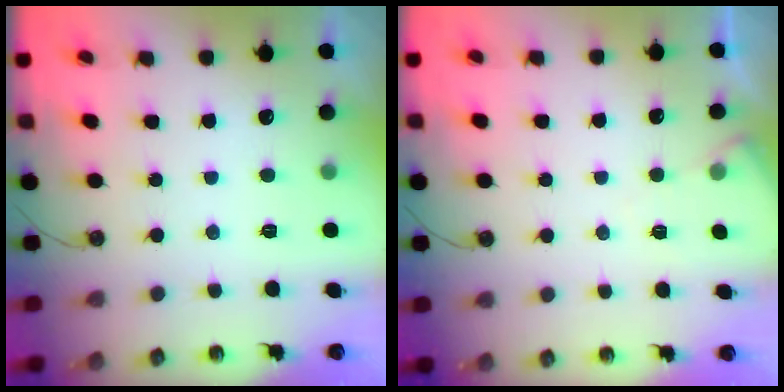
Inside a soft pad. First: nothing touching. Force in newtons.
{"total": 4.3, "press": 4.3, "slide": 0.7}